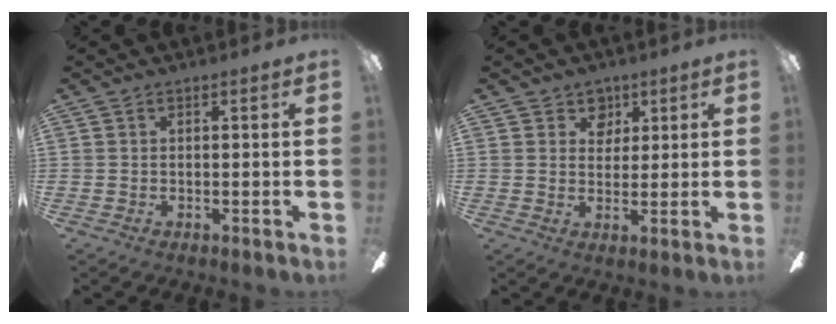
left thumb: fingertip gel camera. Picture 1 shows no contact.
{"total": 5.0, "force": [3.1, 3.7, 1.1], "torque": [-0.005, -0.010, 0.051]}